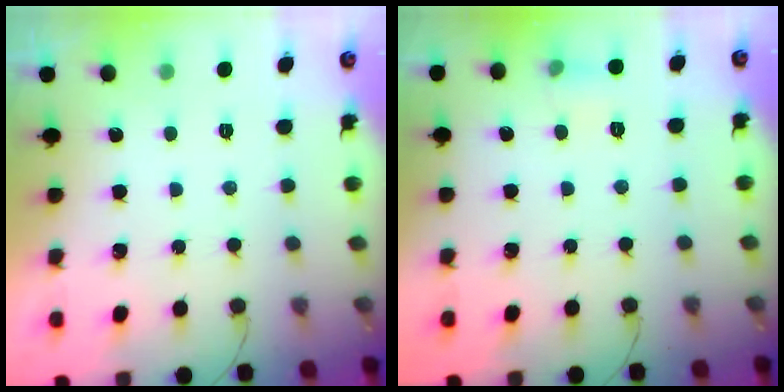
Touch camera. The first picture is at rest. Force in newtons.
{"total": 5.5, "press": 5.2, "slide": 1.9}